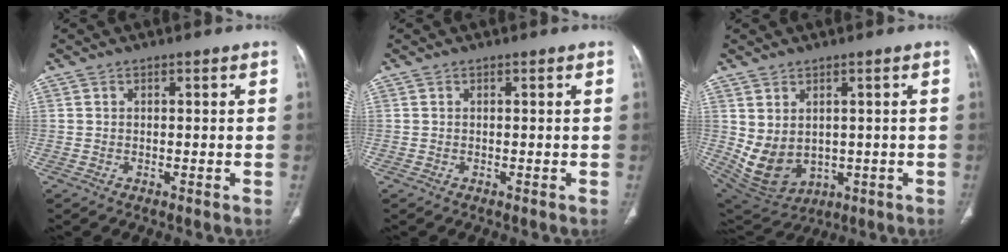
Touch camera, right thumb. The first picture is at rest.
{"total": 0.0}
{"total": 10.0, "force": [0.1, 7.4, 6.8], "torque": [-0.117, -0.007, 0.040]}